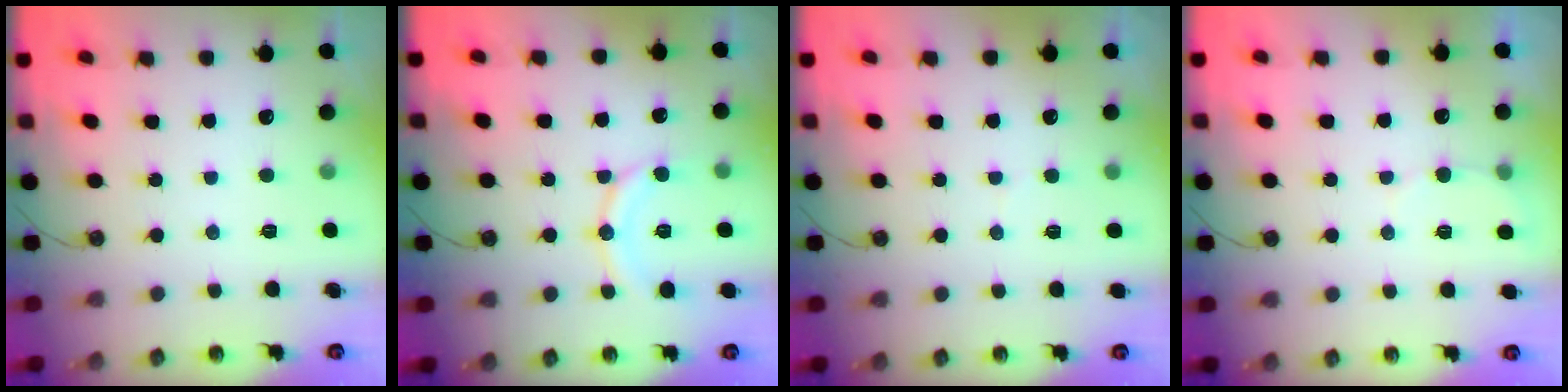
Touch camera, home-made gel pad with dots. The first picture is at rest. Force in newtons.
{"total": 10.8, "press": 10.8, "slide": 1.1}
{"total": 3.9, "press": 3.9, "slide": 0.4}
{"total": 4.3, "press": 4.2, "slide": 1.1}